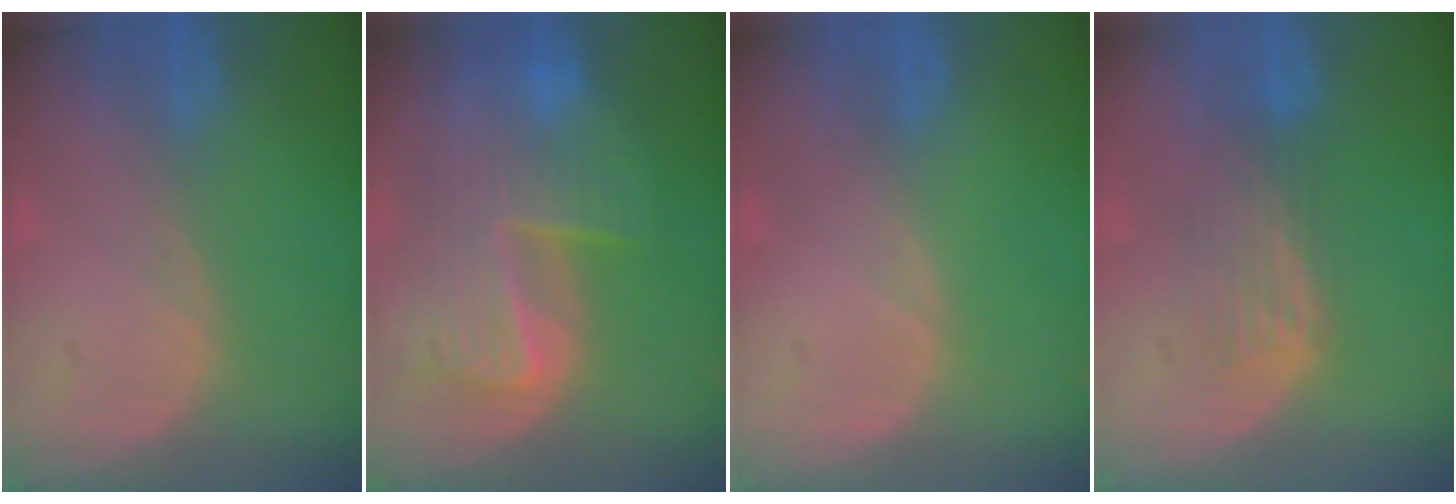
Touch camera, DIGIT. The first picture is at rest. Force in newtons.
{"total": 10.0, "press": 8.7, "slide": 5.0}
{"total": 0.0}
{"total": 4.6, "press": 3.9, "slide": 2.4}